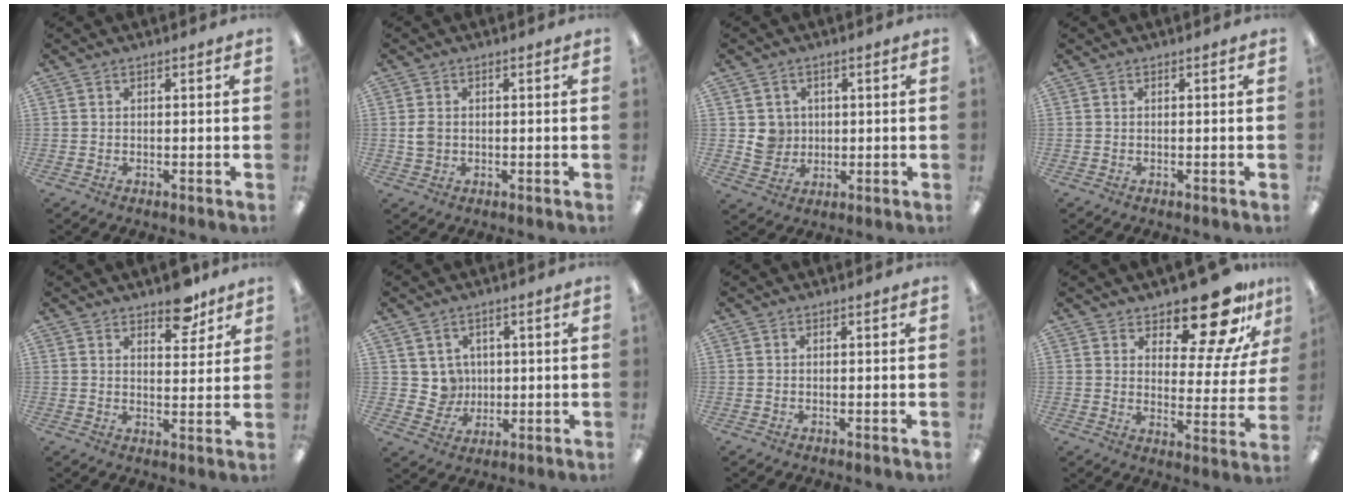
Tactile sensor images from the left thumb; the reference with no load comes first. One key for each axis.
{"total": 2.7, "fx": 0.1, "fy": 2.1, "fz": 1.7, "tx": -0.024, "ty": 0.002, "tz": 0.000}
{"total": 5.1, "fx": 0.9, "fy": 5.0, "fz": 0.5, "tx": -0.001, "ty": 0.002, "tz": 0.016}
{"total": 0.0}
{"total": 7.6, "fx": 5.9, "fy": 3.4, "fz": 3.4, "tx": -0.025, "ty": -0.038, "tz": 0.100}
{"total": 5.4, "fx": 1.9, "fy": 5.1, "fz": 0.1, "tx": -0.001, "ty": -0.009, "tz": 0.038}
{"total": 0.0}
{"total": 16.4, "fx": 13.2, "fy": 5.5, "fz": 8.1, "tx": -0.119, "ty": -0.099, "tz": 0.223}